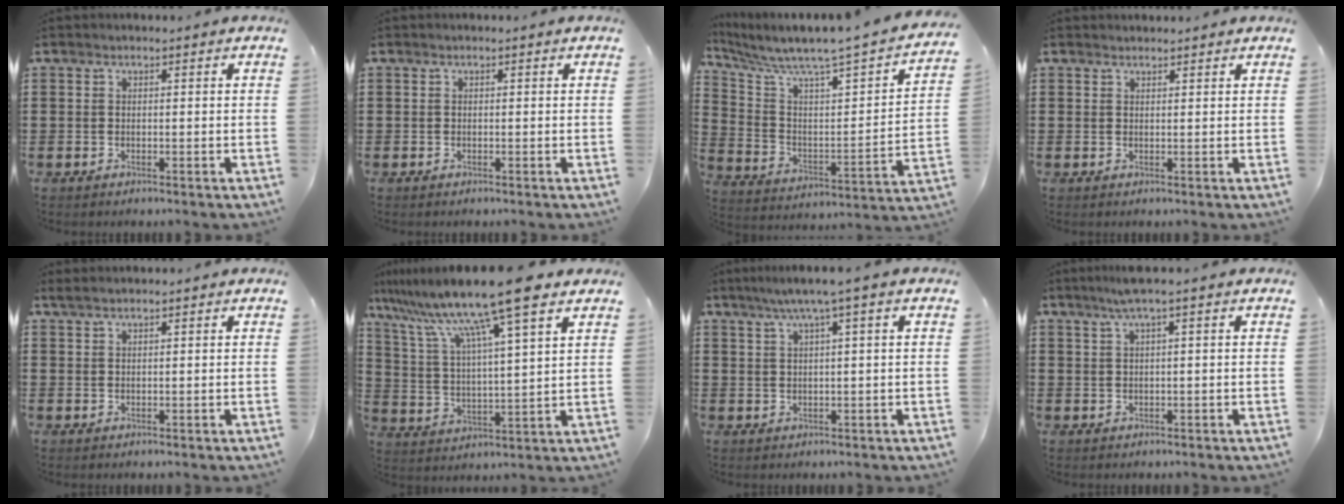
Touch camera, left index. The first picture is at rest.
{"total": 0.0}
{"total": 4.7, "force": [4.0, -0.1, 2.4], "torque": [-0.071, -0.051, 0.056]}
{"total": 1.1, "force": [1.1, 0.2, 0.0], "torque": [-0.003, 0.000, 0.021]}
{"total": 1.3, "force": [1.1, 0.1, 0.7], "torque": [-0.015, 0.000, 0.021]}
{"total": 13.1, "force": [10.2, -0.3, 8.1], "torque": [-0.193, -0.049, 0.166]}
{"total": 3.4, "force": [1.6, -0.4, 3.0], "torque": [-0.060, -0.003, 0.024]}
{"total": 2.5, "force": [1.3, -0.3, 2.2], "torque": [-0.041, 0.000, 0.023]}